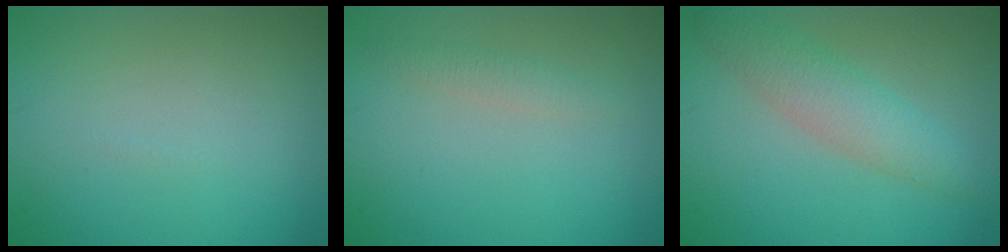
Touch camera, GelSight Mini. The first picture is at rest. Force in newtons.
{"total": 1.3, "press": 1.3, "slide": 0.1}
{"total": 3.9, "press": 3.9, "slide": 0.1}